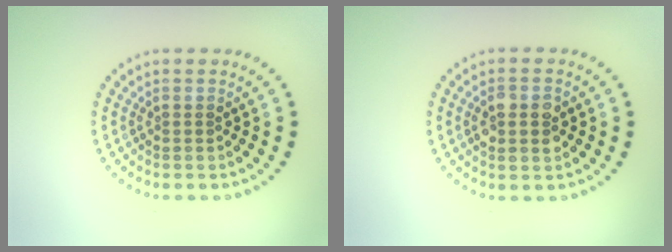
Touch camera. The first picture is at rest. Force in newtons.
{"total": 2.9, "press": 2.8, "slide": 0.3}